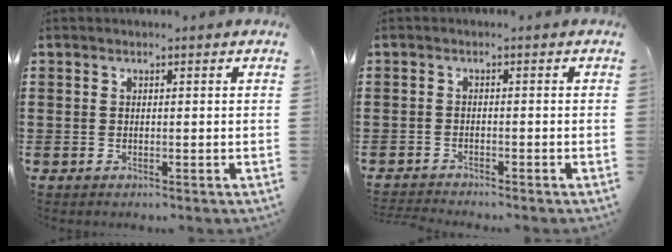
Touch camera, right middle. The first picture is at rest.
{"total": 1.6, "force": [-1.6, 0.1, 0.0], "torque": [-0.004, 0.002, -0.036]}